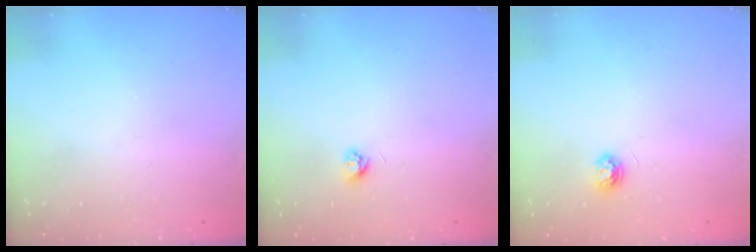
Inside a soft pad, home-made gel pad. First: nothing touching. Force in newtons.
{"total": 3.2, "press": 3.2, "slide": 0.4}
{"total": 4.5, "press": 4.4, "slide": 0.5}